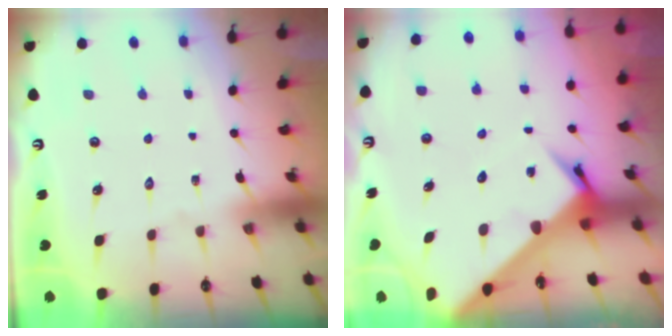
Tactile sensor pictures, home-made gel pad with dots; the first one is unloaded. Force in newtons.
{"total": 6.0, "press": 5.9, "slide": 0.5}